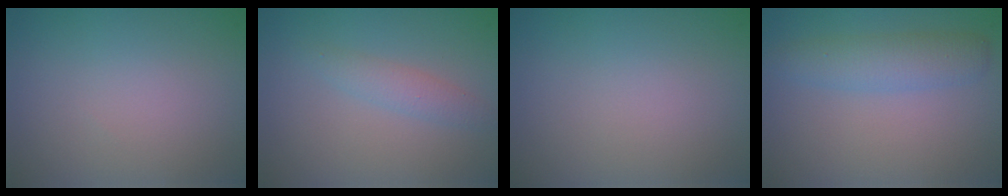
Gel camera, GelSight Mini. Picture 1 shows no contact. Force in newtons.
{"total": 1.6, "press": 1.6, "slide": 0.1}
{"total": 0.0}
{"total": 2.9, "press": 2.9, "slide": 0.1}